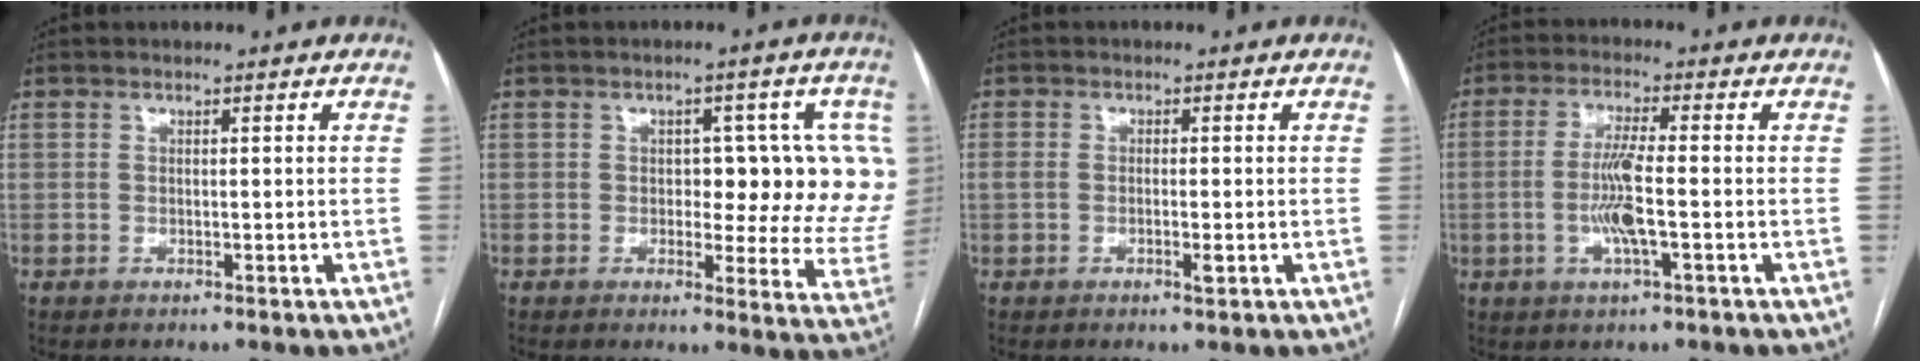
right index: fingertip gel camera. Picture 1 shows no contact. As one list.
[{"total": 11.8, "force": [1.5, 5.9, 10.2], "torque": [-0.099, 0.009, 0.017]}, {"total": 2.4, "force": [-0.6, 0.9, 2.2], "torque": [-0.045, 0.001, -0.007]}, {"total": 6.7, "force": [-1.3, 0.3, 6.5], "torque": [-0.133, -0.004, -0.027]}]